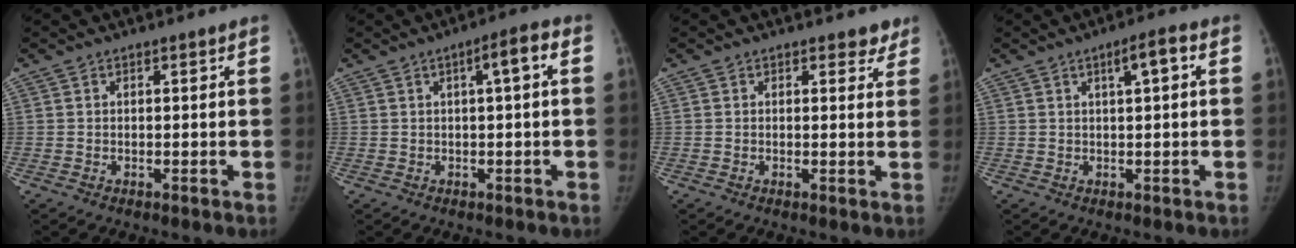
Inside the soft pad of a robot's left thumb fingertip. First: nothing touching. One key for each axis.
{"total": 4.1, "fx": 0.6, "fy": 0.5, "fz": 4.0, "tx": -0.056, "ty": 0.017, "tz": 0.004}
{"total": 2.4, "fx": 1.9, "fy": 1.4, "fz": 0.6, "tx": 0.024, "ty": -0.009, "tz": 0.016}
{"total": 4.0, "fx": 1.1, "fy": 0.8, "fz": 3.7, "tx": -0.052, "ty": 0.012, "tz": 0.015}